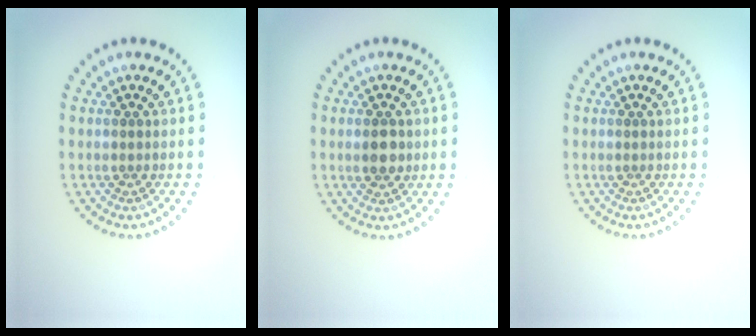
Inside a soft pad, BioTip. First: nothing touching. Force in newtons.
{"total": 2.1, "press": 2.1, "slide": 0.2}
{"total": 0.0}